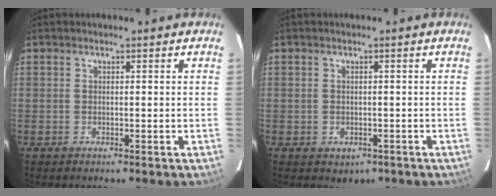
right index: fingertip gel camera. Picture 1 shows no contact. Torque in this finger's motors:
{"motor_torque": [0.48, -0.68, 0.05, 0.00]}